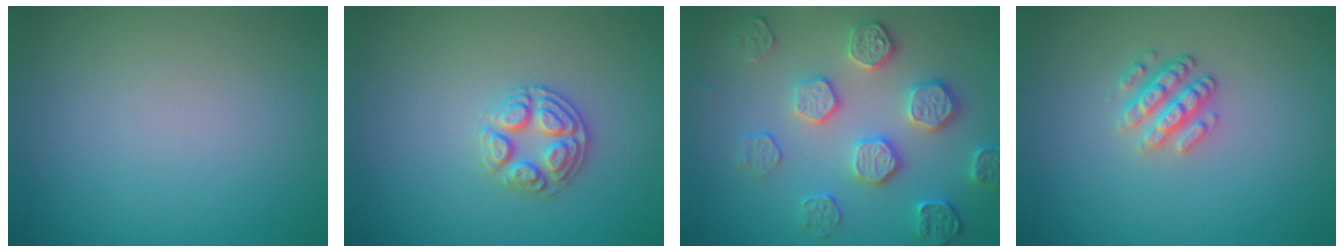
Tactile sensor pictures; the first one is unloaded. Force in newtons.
{"total": 2.9, "press": 2.8, "slide": 0.7}
{"total": 4.6, "press": 4.2, "slide": 1.7}
{"total": 2.5, "press": 2.3, "slide": 0.9}